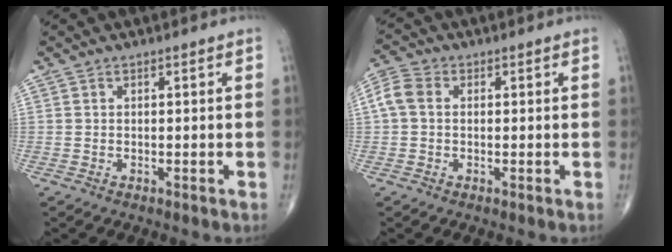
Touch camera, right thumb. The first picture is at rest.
{"total": 4.7, "force": [0.5, 3.6, 3.1], "torque": [-0.072, 0.018, 0.003]}